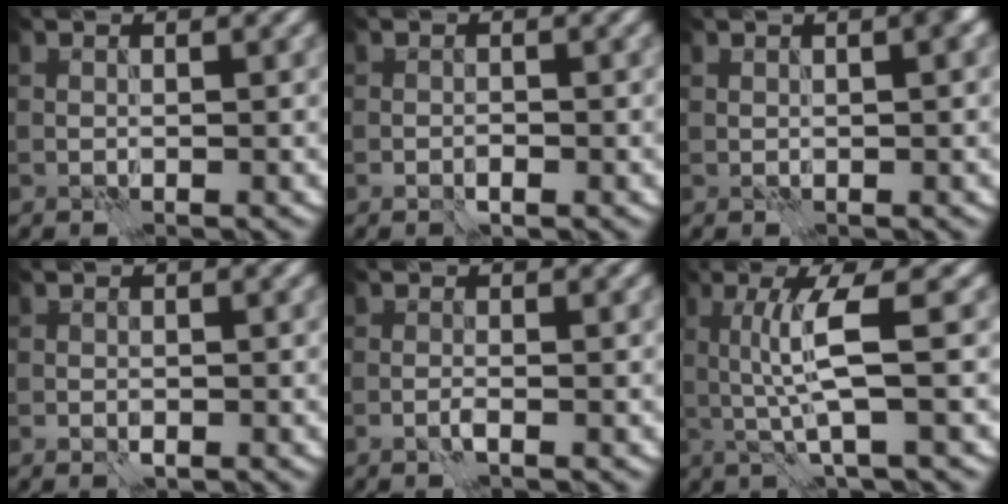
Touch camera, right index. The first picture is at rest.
{"total": 1.2, "force": [-0.6, 0.7, 0.8], "torque": [-0.013, 0.001, -0.013]}
{"total": 1.2, "force": [0.5, 0.2, 1.1], "torque": [-0.013, 0.005, 0.008]}
{"total": 1.2, "force": [-0.5, 0.9, 0.7], "torque": [-0.012, -0.003, -0.008]}
{"total": 0.8, "force": [-0.5, 0.1, 0.6], "torque": [-0.015, 0.002, -0.011]}
{"total": 4.3, "force": [0.3, 0.3, 4.3], "torque": [-0.086, -0.002, 0.010]}